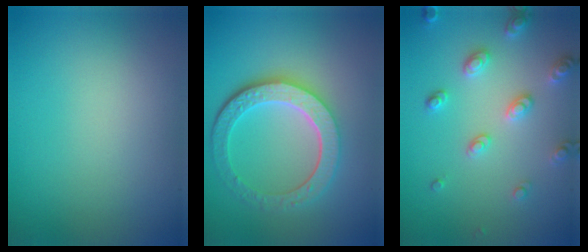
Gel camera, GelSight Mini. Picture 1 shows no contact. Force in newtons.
{"total": 6.2, "press": 4.6, "slide": 4.2}
{"total": 2.9, "press": 2.9, "slide": 0.5}